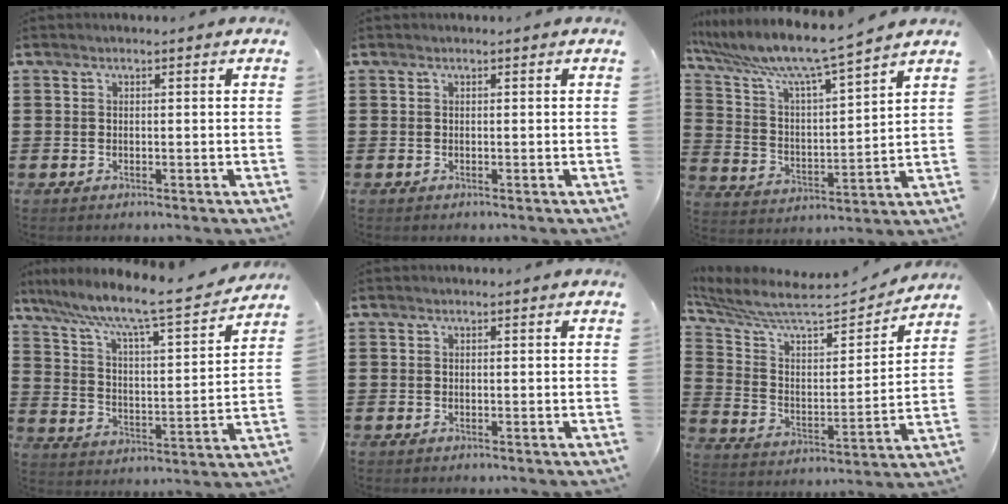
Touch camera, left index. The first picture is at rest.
{"total": 0.0}
{"total": 8.5, "force": [7.2, 0.1, 4.4], "torque": [-0.117, -0.049, 0.117]}
{"total": 7.8, "force": [6.7, 0.1, 4.1], "torque": [-0.107, -0.049, 0.104]}
{"total": 0.0}
{"total": 8.0, "force": [7.3, 1.3, 3.2], "torque": [-0.098, -0.056, 0.118]}